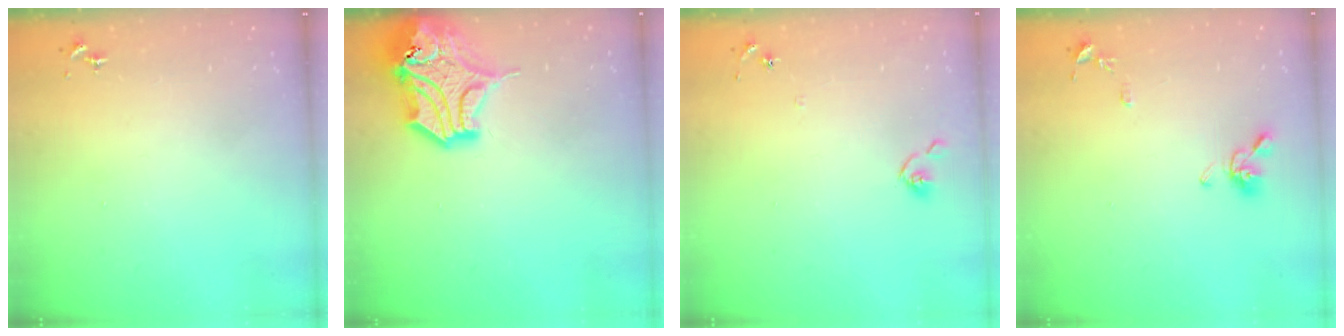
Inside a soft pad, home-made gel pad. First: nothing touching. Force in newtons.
{"total": 17.2, "press": 17.0, "slide": 2.4}
{"total": 6.1, "press": 6.1, "slide": 0.5}
{"total": 9.4, "press": 9.4, "slide": 1.0}